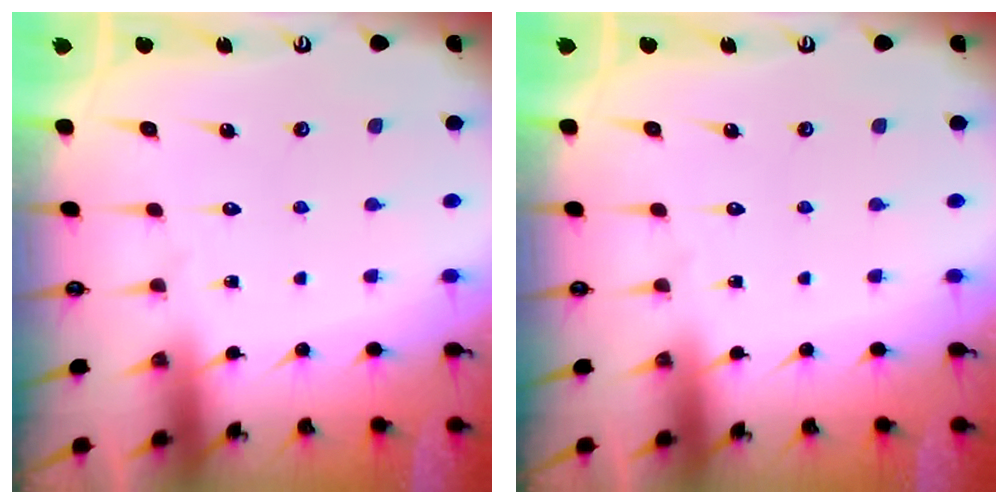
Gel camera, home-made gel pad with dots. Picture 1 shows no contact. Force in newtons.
{"total": 0.0}